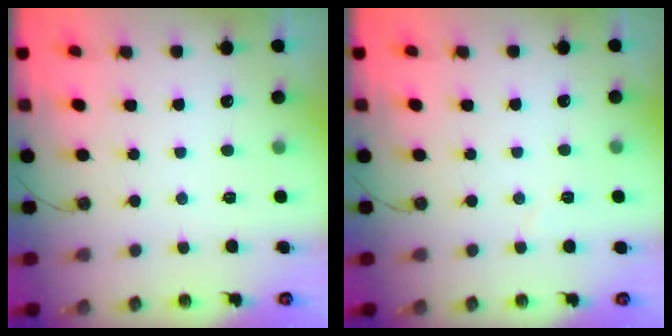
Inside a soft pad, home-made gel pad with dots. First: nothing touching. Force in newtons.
{"total": 2.7, "press": 2.5, "slide": 1.1}